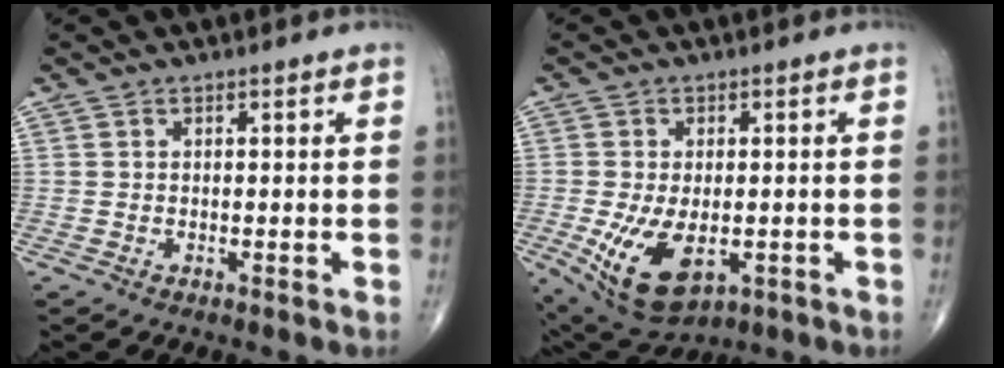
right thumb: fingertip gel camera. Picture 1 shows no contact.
{"total": 11.3, "force": [-2.9, 6.2, 9.0], "torque": [-0.159, -0.010, -0.031]}